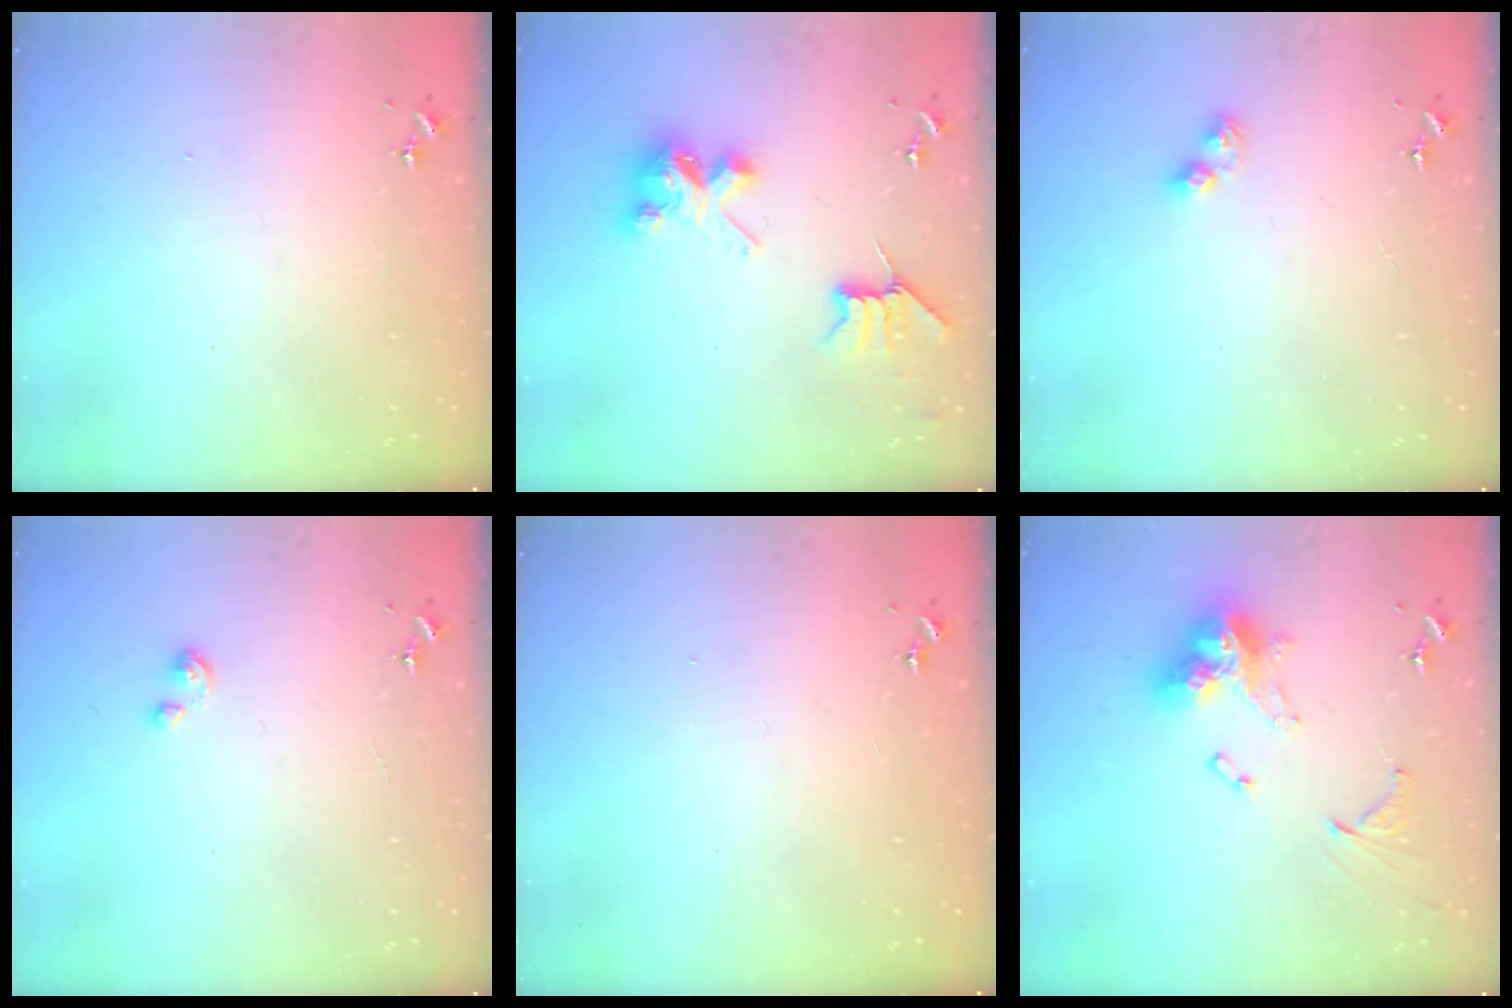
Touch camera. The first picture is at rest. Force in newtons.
{"total": 10.0, "press": 10.0, "slide": 0.6}
{"total": 5.8, "press": 5.8, "slide": 0.5}
{"total": 2.3, "press": 2.3, "slide": 0.2}
{"total": 0.0}
{"total": 17.3, "press": 17.2, "slide": 1.6}